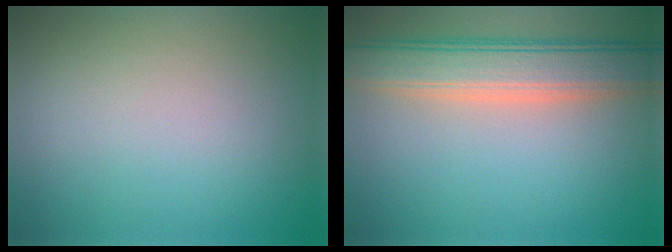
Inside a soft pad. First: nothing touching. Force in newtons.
{"total": 6.4, "press": 6.4, "slide": 0.8}